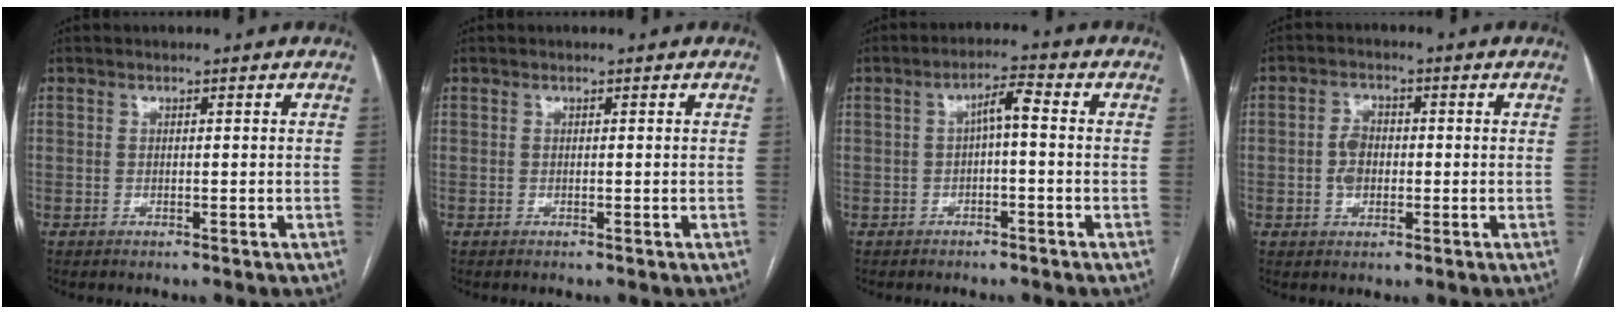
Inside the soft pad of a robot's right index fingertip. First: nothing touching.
{"total": 0.0}
{"total": 3.5, "force": [-0.1, 0.7, 3.5], "torque": [-0.059, 0.017, -0.001]}
{"total": 3.8, "force": [-0.5, 2.7, 2.6], "torque": [-0.052, 0.008, -0.009]}